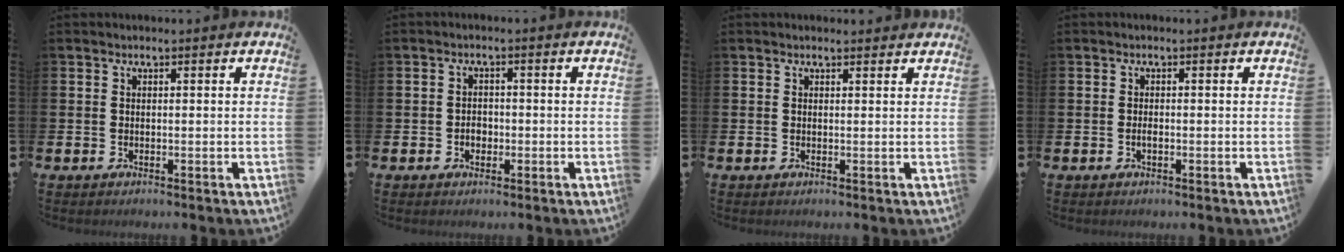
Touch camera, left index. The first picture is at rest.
{"total": 1.9, "force": [-0.5, 1.5, 1.0], "torque": [-0.009, 0.001, -0.015]}
{"total": 0.6, "force": [0.6, 0.2, 0.1], "torque": [0.006, -0.001, 0.009]}
{"total": 0.8, "force": [-0.2, 0.3, 0.7], "torque": [-0.017, 0.001, -0.004]}